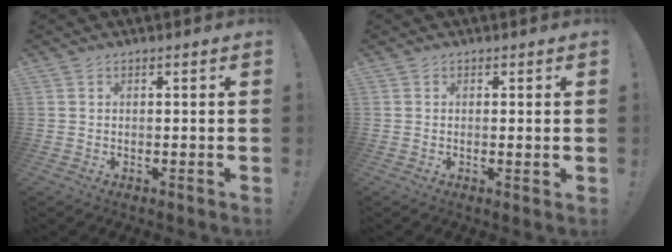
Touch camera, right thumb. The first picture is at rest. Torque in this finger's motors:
{"motor_torque": [-0.01, -0.18, 0.03, -0.19, 0.00]}